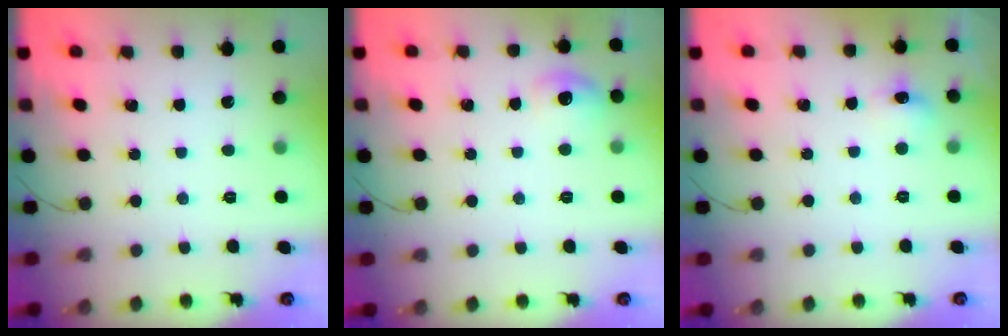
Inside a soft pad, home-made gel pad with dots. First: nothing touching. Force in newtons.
{"total": 7.9, "press": 6.9, "slide": 3.9}
{"total": 6.5, "press": 6.3, "slide": 1.5}